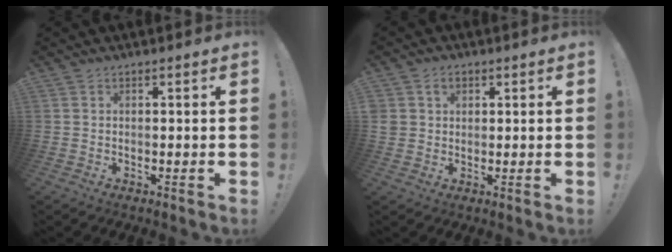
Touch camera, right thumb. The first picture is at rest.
{"total": 3.9, "force": [1.5, 3.4, 1.4], "torque": [-0.022, 0.001, 0.028]}